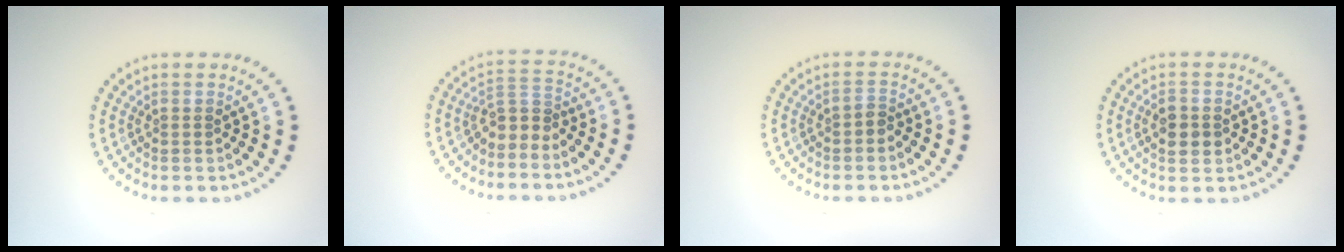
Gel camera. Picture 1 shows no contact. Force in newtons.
{"total": 2.3, "press": 1.7, "slide": 1.5}
{"total": 0.9, "press": 0.7, "slide": 0.6}
{"total": 2.8, "press": 2.8, "slide": 0.2}